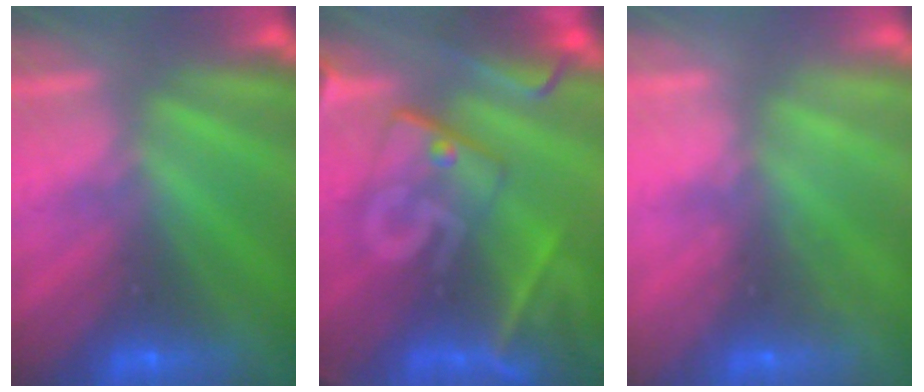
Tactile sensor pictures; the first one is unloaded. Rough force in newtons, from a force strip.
{"total": 9.1}
{"total": 2.1}